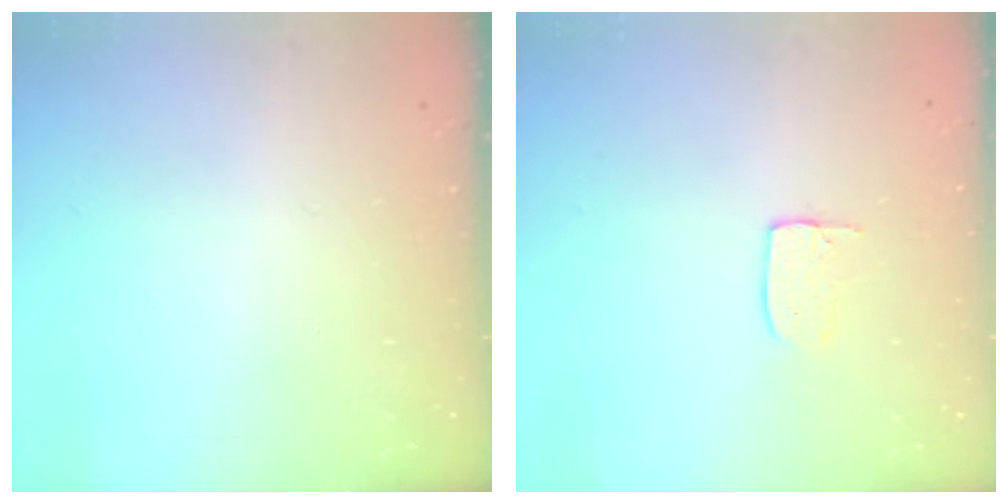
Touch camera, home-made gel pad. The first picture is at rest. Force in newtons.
{"total": 3.7, "press": 3.7, "slide": 0.2}